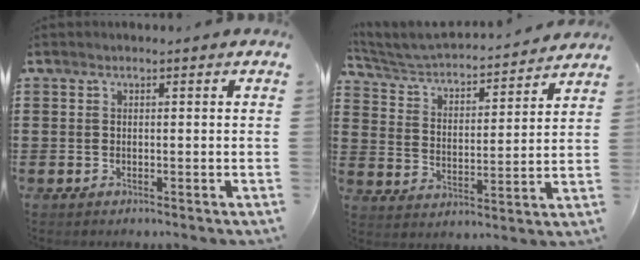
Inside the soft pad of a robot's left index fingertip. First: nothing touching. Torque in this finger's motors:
{"motor_torque": [0.97, -1.17, 0.24, 0.17]}